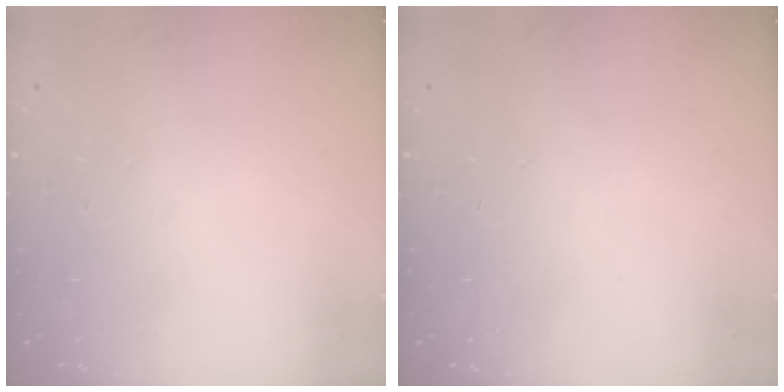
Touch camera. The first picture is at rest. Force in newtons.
{"total": 0.0}